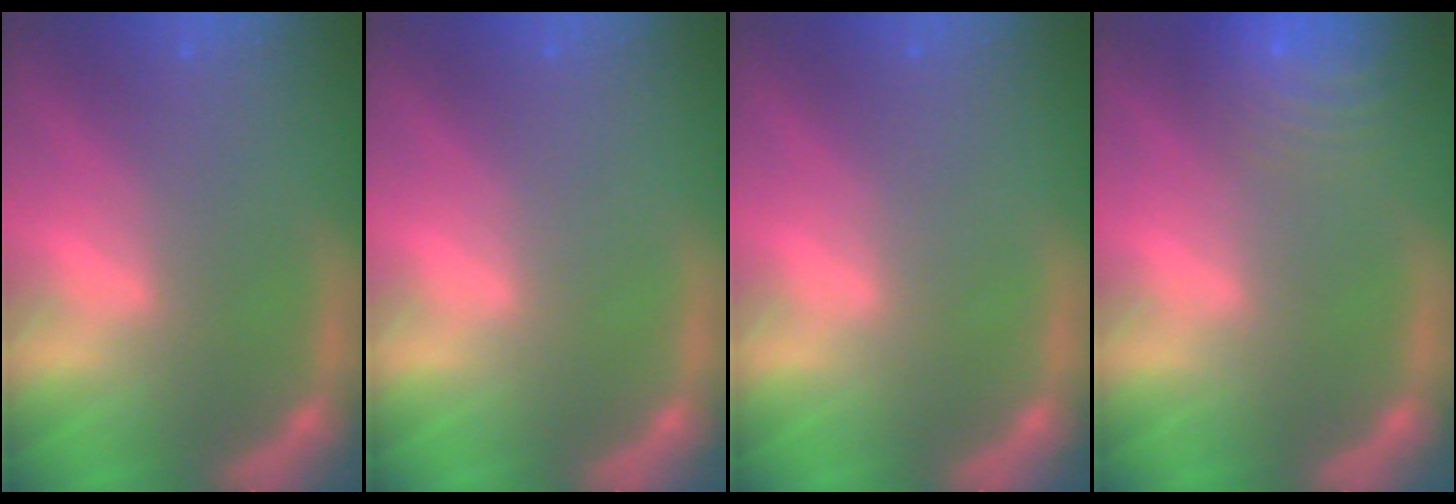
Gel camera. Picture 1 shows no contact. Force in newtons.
{"total": 0.0}
{"total": 0.0}
{"total": 10.0}